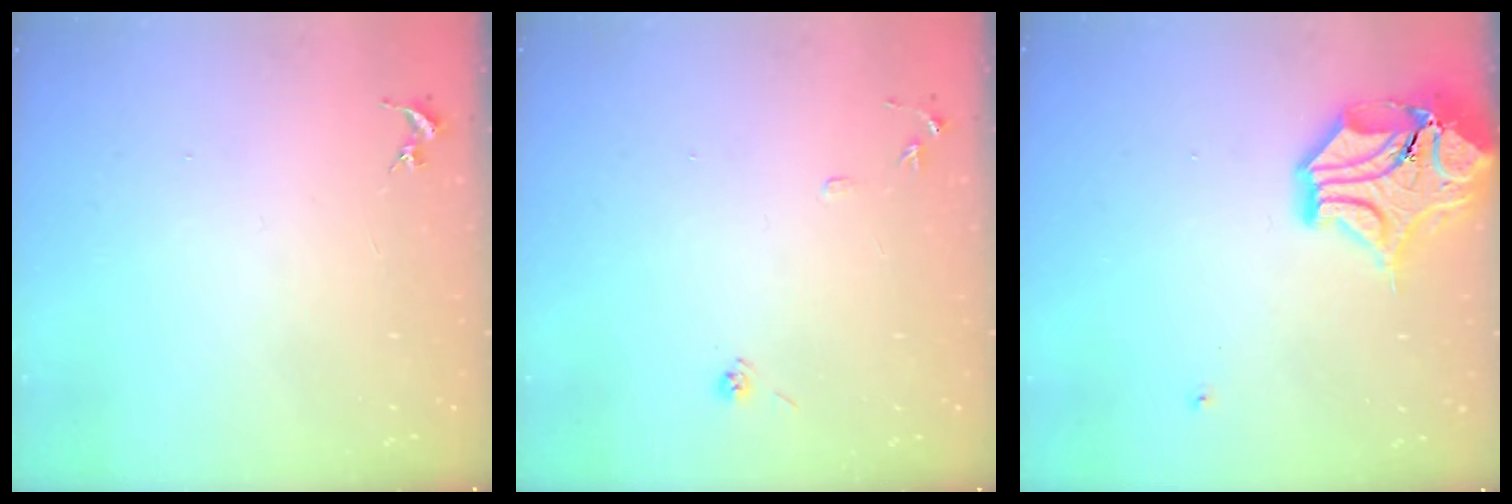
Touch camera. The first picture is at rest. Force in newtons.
{"total": 7.1, "press": 7.0, "slide": 0.8}
{"total": 16.3, "press": 16.1, "slide": 2.5}